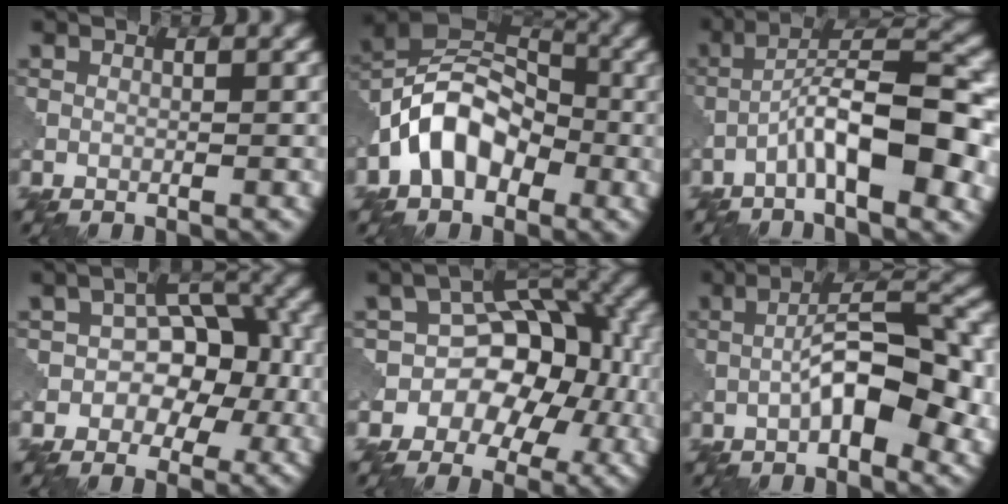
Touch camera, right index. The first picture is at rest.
{"total": 7.7, "force": [-2.7, 5.1, 5.1], "torque": [-0.086, 0.019, -0.065]}
{"total": 8.9, "force": [-3.2, 2.4, 7.9], "torque": [-0.130, 0.022, -0.057]}
{"total": 6.5, "force": [-0.8, 4.5, 4.7], "torque": [-0.046, 0.010, -0.021]}
{"total": 11.1, "force": [-1.4, 8.2, 7.2], "torque": [-0.063, 0.006, -0.035]}
{"total": 8.8, "force": [-1.8, 3.1, 8.0], "torque": [-0.122, 0.011, -0.030]}